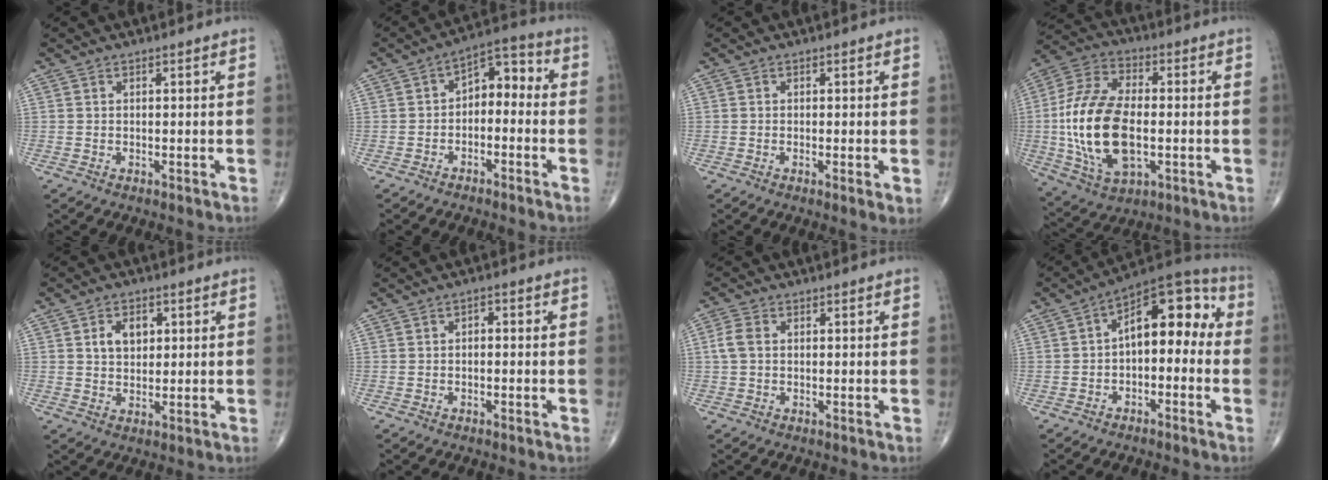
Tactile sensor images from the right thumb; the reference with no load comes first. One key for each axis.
{"total": 7.2, "fx": -1.2, "fy": 4.6, "fz": 5.4, "tx": -0.055, "ty": 0.047, "tz": -0.034}
{"total": 1.9, "fx": -0.3, "fy": 0.3, "fz": 1.8, "tx": -0.035, "ty": -0.008, "tz": -0.008}
{"total": 20.2, "fx": -1.9, "fy": 10.8, "fz": 16.9, "tx": -0.344, "ty": 0.008, "tz": -0.030}
{"total": 5.3, "fx": 1.6, "fy": 3.6, "fz": 3.5, "tx": -0.037, "ty": -0.005, "tz": 0.026}
{"total": 1.3, "fx": -0.2, "fy": 0.8, "fz": 0.9, "tx": -0.008, "ty": 0.009, "tz": -0.008}
{"total": 3.2, "fx": 0.3, "fy": 2.3, "fz": 2.3, "tx": -0.056, "ty": 0.009, "tz": 0.003}
{"total": 12.8, "fx": 0.0, "fy": 7.3, "fz": 10.5, "tx": -0.116, "ty": 0.051, "tz": -0.017}